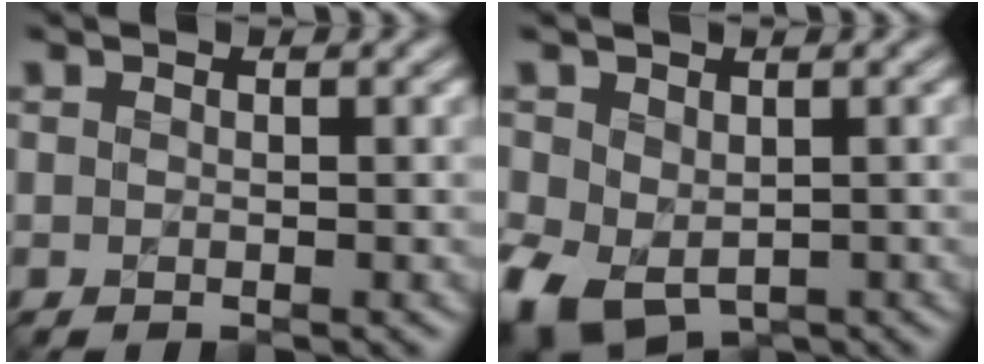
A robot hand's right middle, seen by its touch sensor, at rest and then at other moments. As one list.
[{"total": 7.1, "force": [-2.2, 5.0, 4.5], "torque": [-0.109, -0.021, -0.036]}]